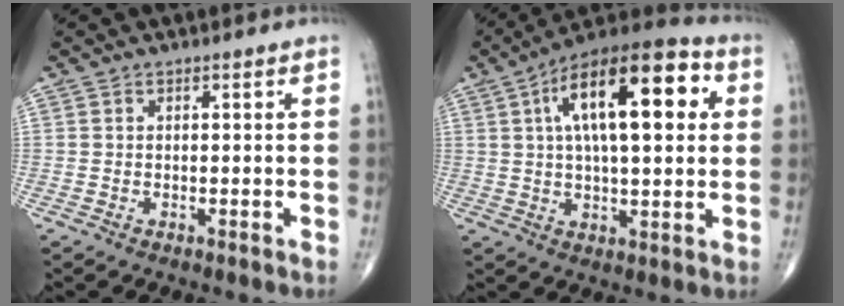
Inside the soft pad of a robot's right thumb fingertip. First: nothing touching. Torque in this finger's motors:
{"motor_torque": [-0.83, 2.28, 1.92, 0.84, 0.19]}